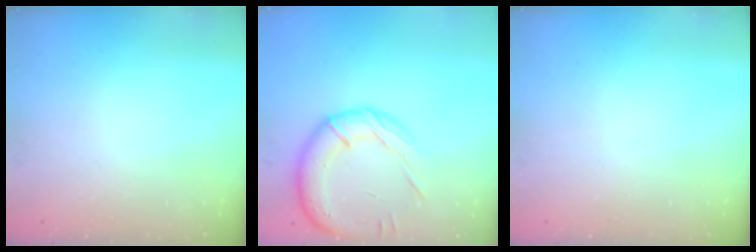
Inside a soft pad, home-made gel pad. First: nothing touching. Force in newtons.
{"total": 17.7, "press": 17.4, "slide": 3.2}
{"total": 0.0}